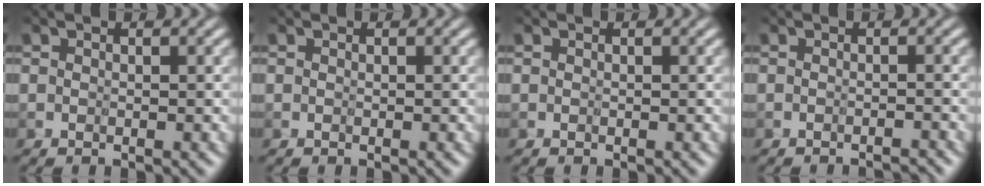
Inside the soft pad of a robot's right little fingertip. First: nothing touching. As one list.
[{"total": 0.0}, {"total": 0.0}, {"total": 2.3, "force": [-1.9, -0.7, -1.0], "torque": [0.036, 0.008, -0.029]}]